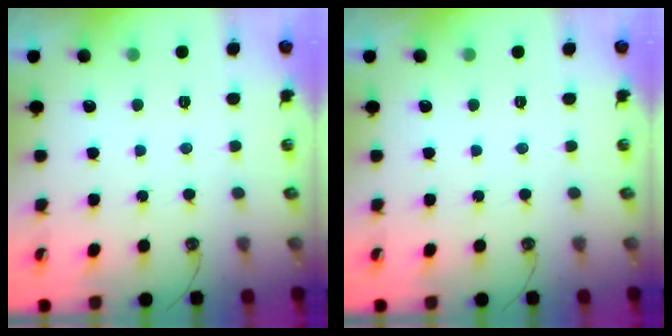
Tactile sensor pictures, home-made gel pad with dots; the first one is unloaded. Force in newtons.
{"total": 0.0}